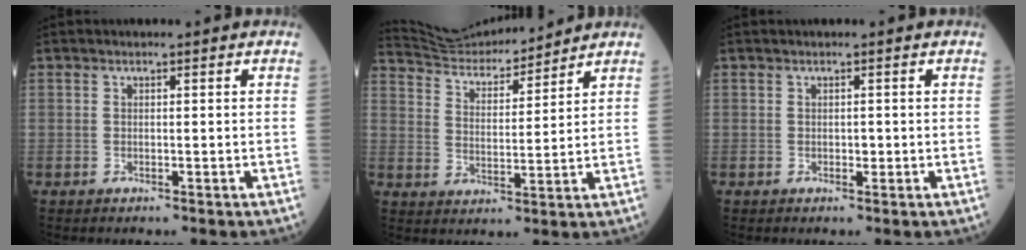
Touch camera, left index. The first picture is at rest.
{"total": 11.7, "force": [11.4, 1.0, 2.7], "torque": [-0.057, 0.008, 0.198]}
{"total": 0.8, "force": [-0.6, 0.5, 0.4], "torque": [-0.002, -0.004, -0.014]}